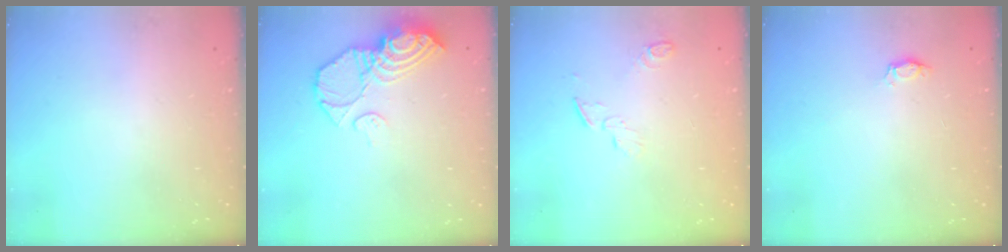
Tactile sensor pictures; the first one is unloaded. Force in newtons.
{"total": 12.7, "press": 12.6, "slide": 1.9}
{"total": 5.1, "press": 5.0, "slide": 0.5}
{"total": 3.6, "press": 3.6, "slide": 0.5}